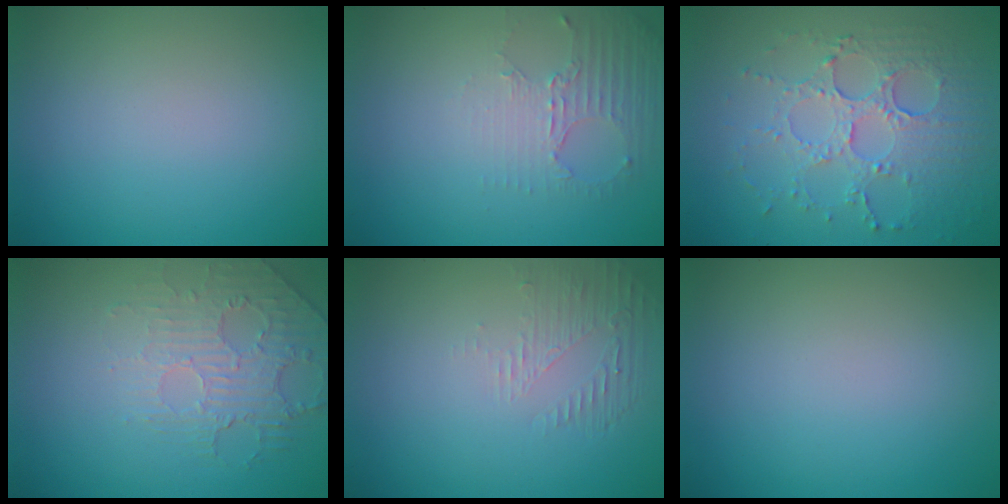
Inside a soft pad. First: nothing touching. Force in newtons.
{"total": 2.5, "press": 1.7, "slide": 1.8}
{"total": 5.5, "press": 3.8, "slide": 4.0}
{"total": 2.3, "press": 1.5, "slide": 1.7}
{"total": 1.6, "press": 0.4, "slide": 1.6}
{"total": 0.0}